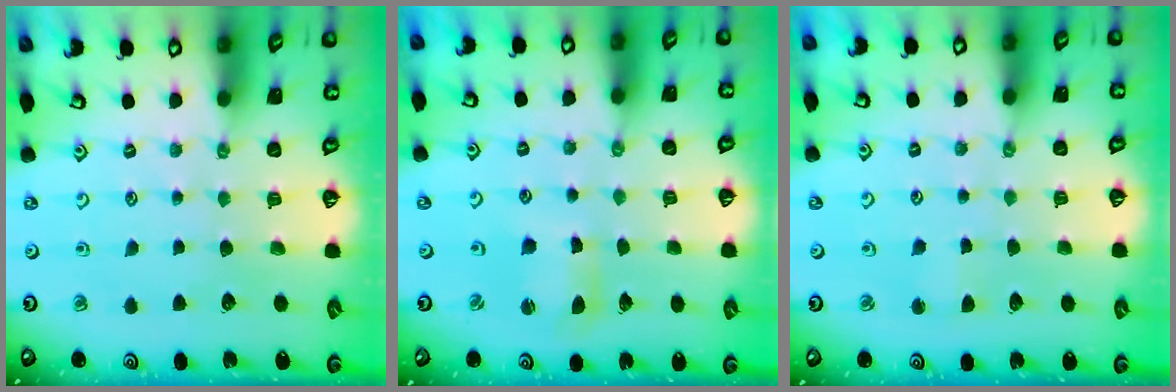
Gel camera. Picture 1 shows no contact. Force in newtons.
{"total": 4.6, "press": 4.6, "slide": 0.4}
{"total": 2.7, "press": 2.6, "slide": 0.4}